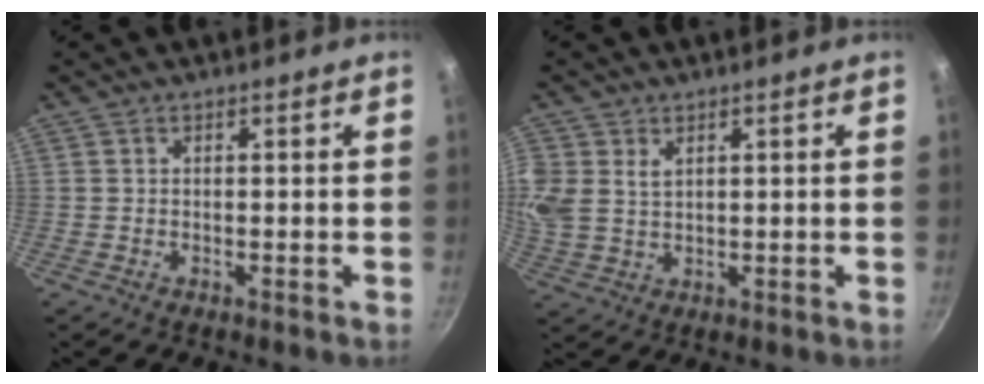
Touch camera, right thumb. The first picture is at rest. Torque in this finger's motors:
{"motor_torque": [0.01, 0.18, 0.12, 0.09, 0.10]}